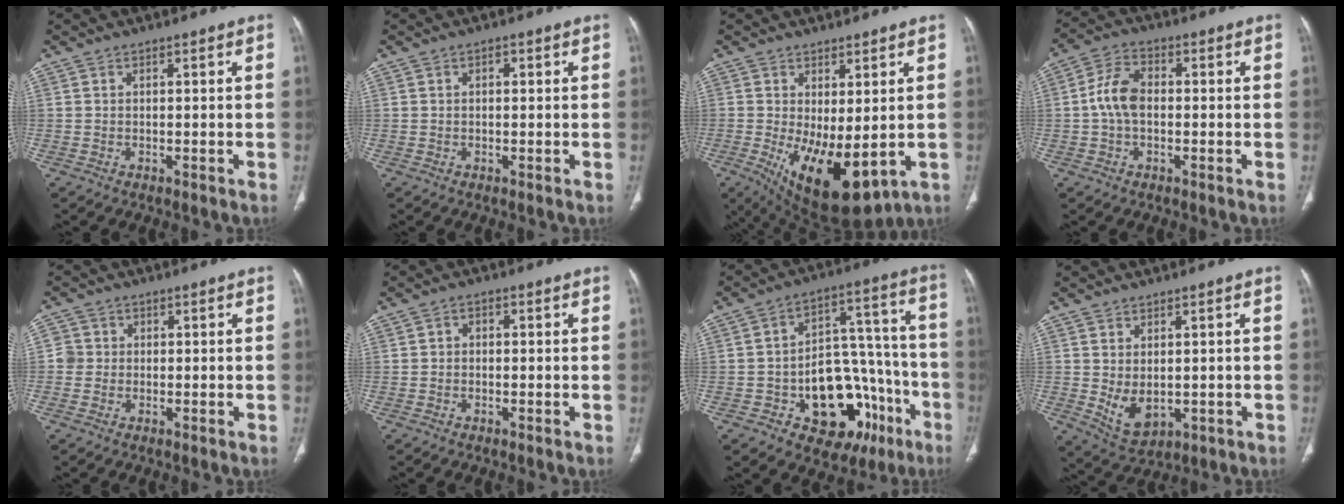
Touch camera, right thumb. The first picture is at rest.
{"total": 1.1, "force": [0.4, 0.6, 0.9], "torque": [-0.014, 0.004, 0.006]}
{"total": 13.7, "force": [-2.2, 6.0, 12.1], "torque": [-0.193, -0.024, -0.008]}
{"total": 7.0, "force": [-0.3, 4.4, 5.3], "torque": [-0.105, 0.019, -0.013]}
{"total": 2.7, "force": [-0.1, 2.7, 0.3], "torque": [0.017, 0.009, -0.005]}
{"total": 1.5, "force": [-0.1, 1.2, 0.9], "torque": [-0.005, 0.007, -0.006]}
{"total": 21.6, "force": [-8.6, 13.4, 14.5], "torque": [-0.150, 0.077, -0.108]}
{"total": 6.0, "force": [-0.3, 3.8, 4.7], "torque": [-0.076, -0.010, 0.017]}